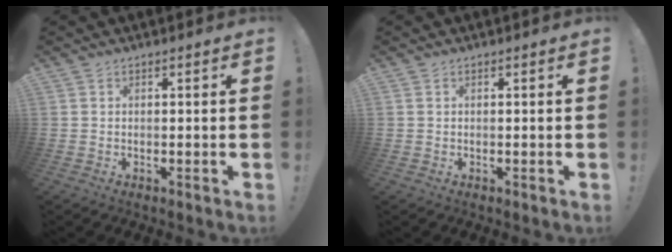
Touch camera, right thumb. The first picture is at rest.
{"total": 0.0}